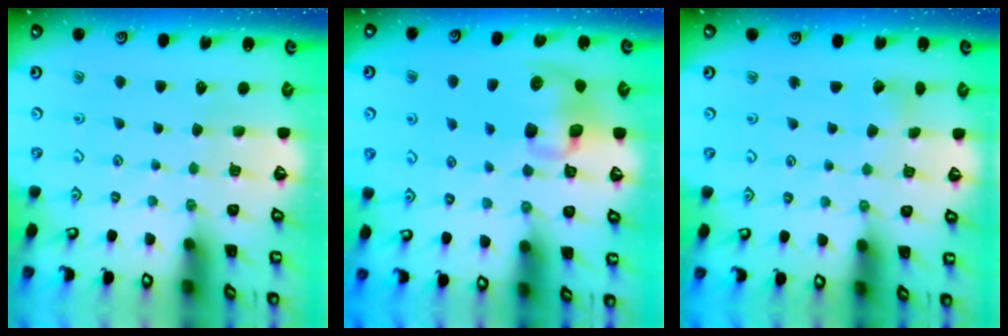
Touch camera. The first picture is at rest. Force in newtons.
{"total": 12.3, "press": 12.2, "slide": 1.7}
{"total": 2.4, "press": 2.3, "slide": 0.3}